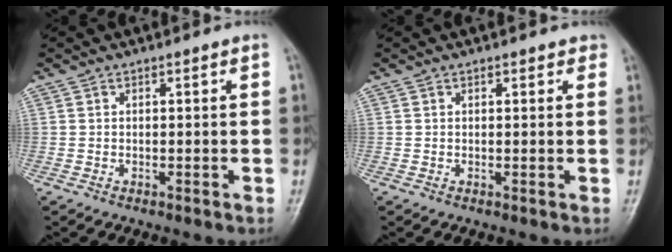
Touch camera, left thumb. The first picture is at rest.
{"total": 1.2, "force": [0.8, 0.7, 0.6], "torque": [0.000, -0.002, 0.005]}